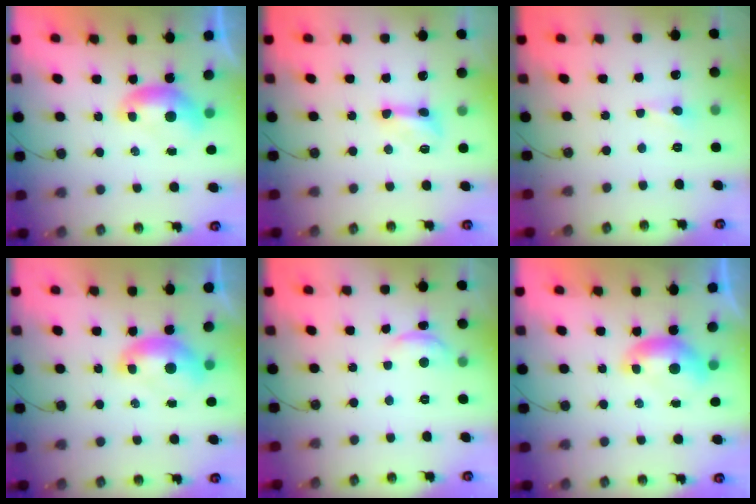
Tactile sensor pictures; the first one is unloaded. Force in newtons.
{"total": 3.1, "press": 3.1, "slide": 0.4}
{"total": 2.2, "press": 2.1, "slide": 0.7}
{"total": 2.1, "press": 2.0, "slide": 0.4}
{"total": 1.1, "press": 0.9, "slide": 0.7}
{"total": 0.0}